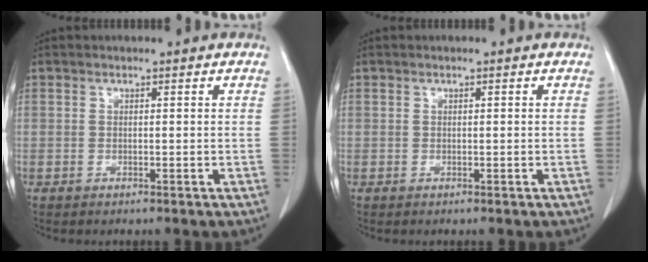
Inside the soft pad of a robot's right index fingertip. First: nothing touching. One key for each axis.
{"total": 0.0}